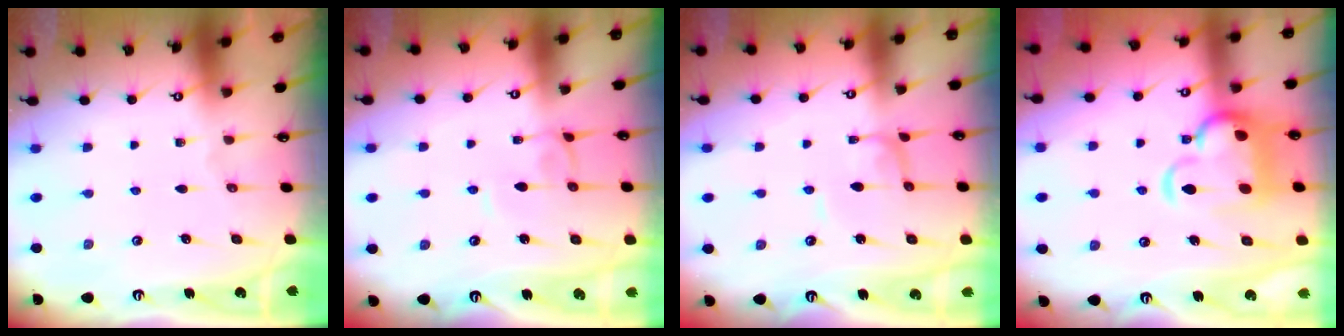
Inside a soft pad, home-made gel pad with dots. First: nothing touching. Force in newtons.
{"total": 0.6, "press": 0.5, "slide": 0.3}
{"total": 0.9, "press": 0.9, "slide": 0.1}
{"total": 7.6, "press": 7.5, "slide": 1.3}